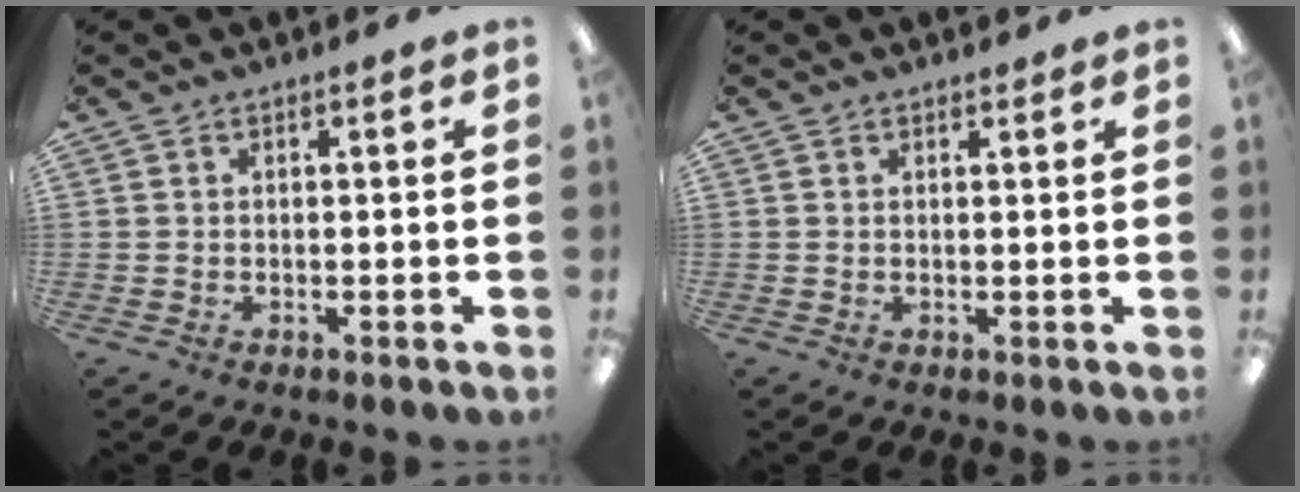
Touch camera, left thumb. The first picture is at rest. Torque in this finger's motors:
{"motor_torque": [-0.22, -0.12, -0.51, 0.04, 0.00]}